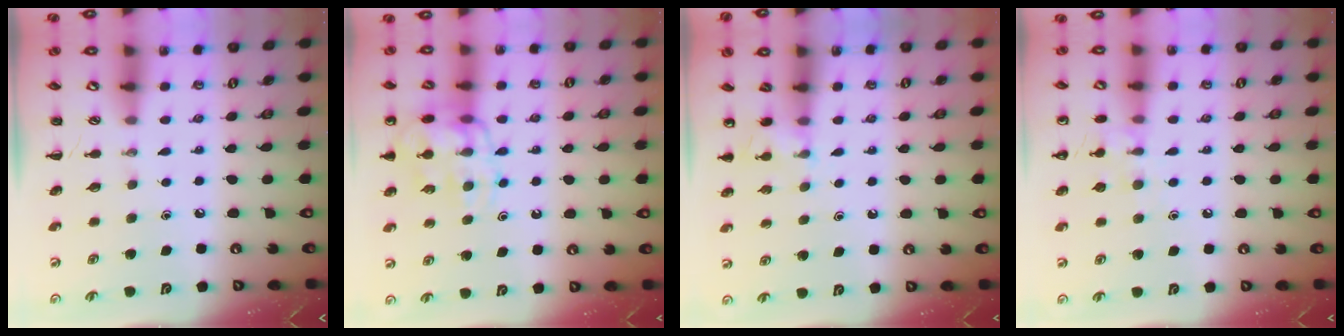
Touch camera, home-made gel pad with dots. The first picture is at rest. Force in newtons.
{"total": 14.5, "press": 14.3, "slide": 1.9}
{"total": 5.8, "press": 5.5, "slide": 1.9}
{"total": 7.7, "press": 7.5, "slide": 1.7}